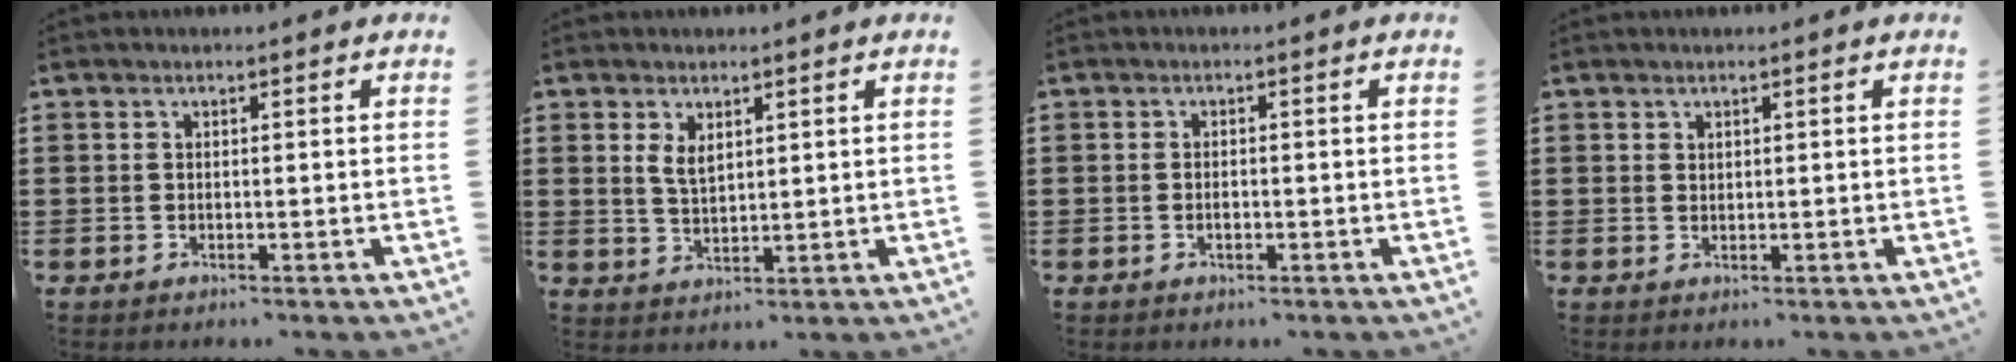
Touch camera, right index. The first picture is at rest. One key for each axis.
{"total": 2.8, "fx": 1.4, "fy": 1.4, "fz": 2.0, "tx": -0.042, "ty": 0.003, "tz": 0.027}
{"total": 1.1, "fx": -0.4, "fy": 0.5, "fz": 0.9, "tx": -0.019, "ty": -0.001, "tz": -0.006}
{"total": 0.9, "fx": 0.8, "fy": 0.5, "fz": 0.2, "tx": -0.005, "ty": 0.000, "tz": 0.016}